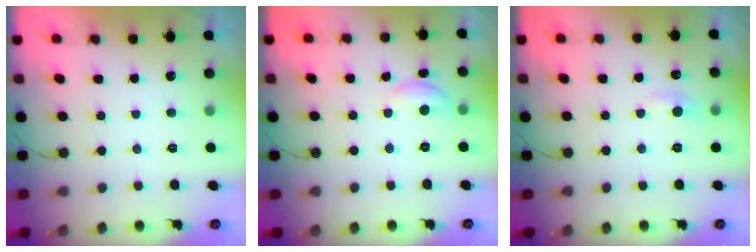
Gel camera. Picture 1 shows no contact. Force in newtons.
{"total": 6.7, "press": 6.7, "slide": 0.6}
{"total": 7.2, "press": 7.1, "slide": 0.8}